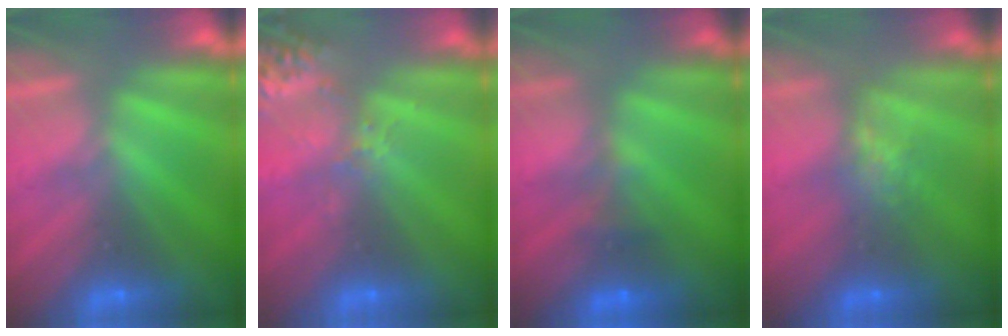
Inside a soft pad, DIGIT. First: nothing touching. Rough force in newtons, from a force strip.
{"total": 2.7}
{"total": 4.3}
{"total": 4.4}